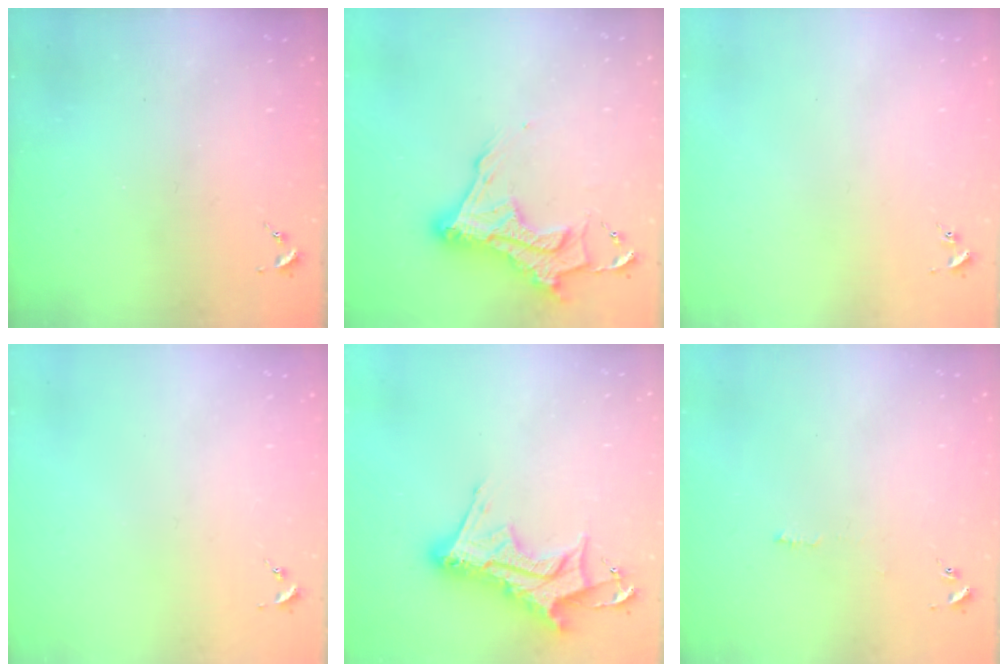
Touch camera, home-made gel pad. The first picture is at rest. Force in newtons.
{"total": 15.9, "press": 15.8, "slide": 1.3}
{"total": 0.9, "press": 0.8, "slide": 0.2}
{"total": 0.0}
{"total": 15.9, "press": 15.9, "slide": 1.3}
{"total": 3.8, "press": 3.8, "slide": 0.5}